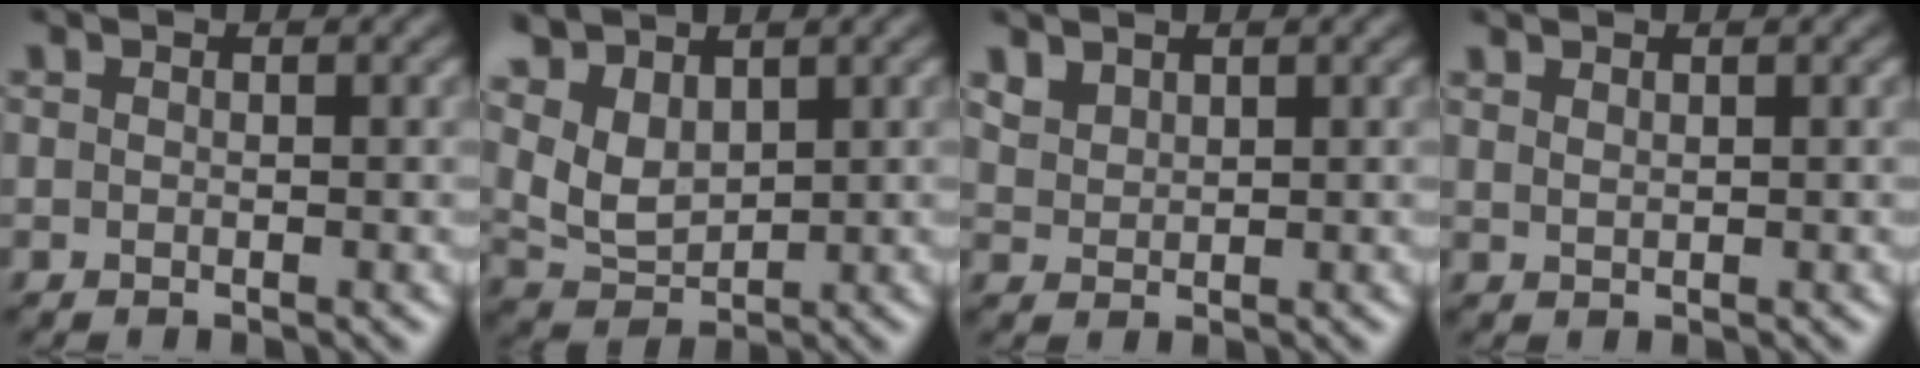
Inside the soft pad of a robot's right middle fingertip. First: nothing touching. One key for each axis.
{"total": 4.6, "fx": 3.0, "fy": 2.5, "fz": 2.4, "tx": -0.065, "ty": 0.001, "tz": 0.064}
{"total": 1.8, "fx": 1.6, "fy": 0.7, "fz": 0.2, "tx": -0.011, "ty": -0.001, "tz": 0.037}
{"total": 0.8, "fx": 0.8, "fy": 0.1, "fz": 0.1, "tx": -0.004, "ty": -0.001, "tz": 0.016}